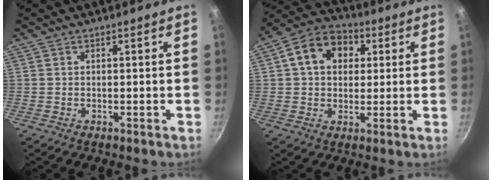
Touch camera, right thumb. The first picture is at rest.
{"total": 12.1, "force": [3.2, 9.2, 7.2], "torque": [-0.093, 0.018, 0.036]}